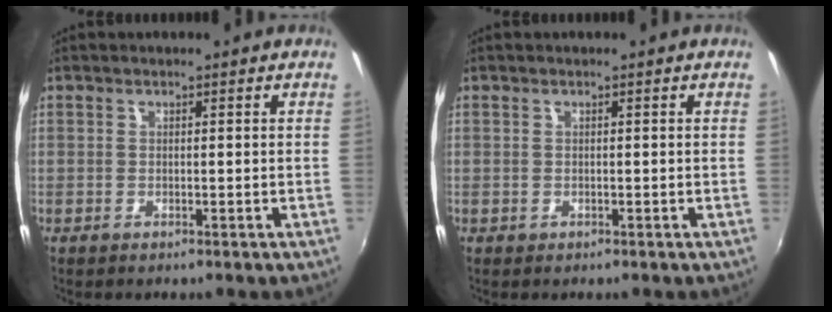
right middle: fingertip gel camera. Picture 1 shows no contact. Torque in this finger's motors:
{"motor_torque": [0.04, -0.10, 0.03, -0.01]}